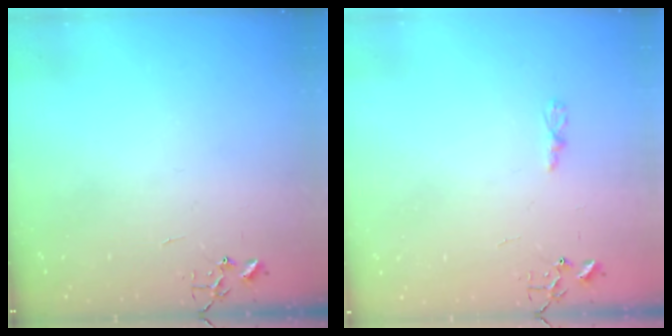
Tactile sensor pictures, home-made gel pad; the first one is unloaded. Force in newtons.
{"total": 3.2, "press": 3.1, "slide": 0.4}